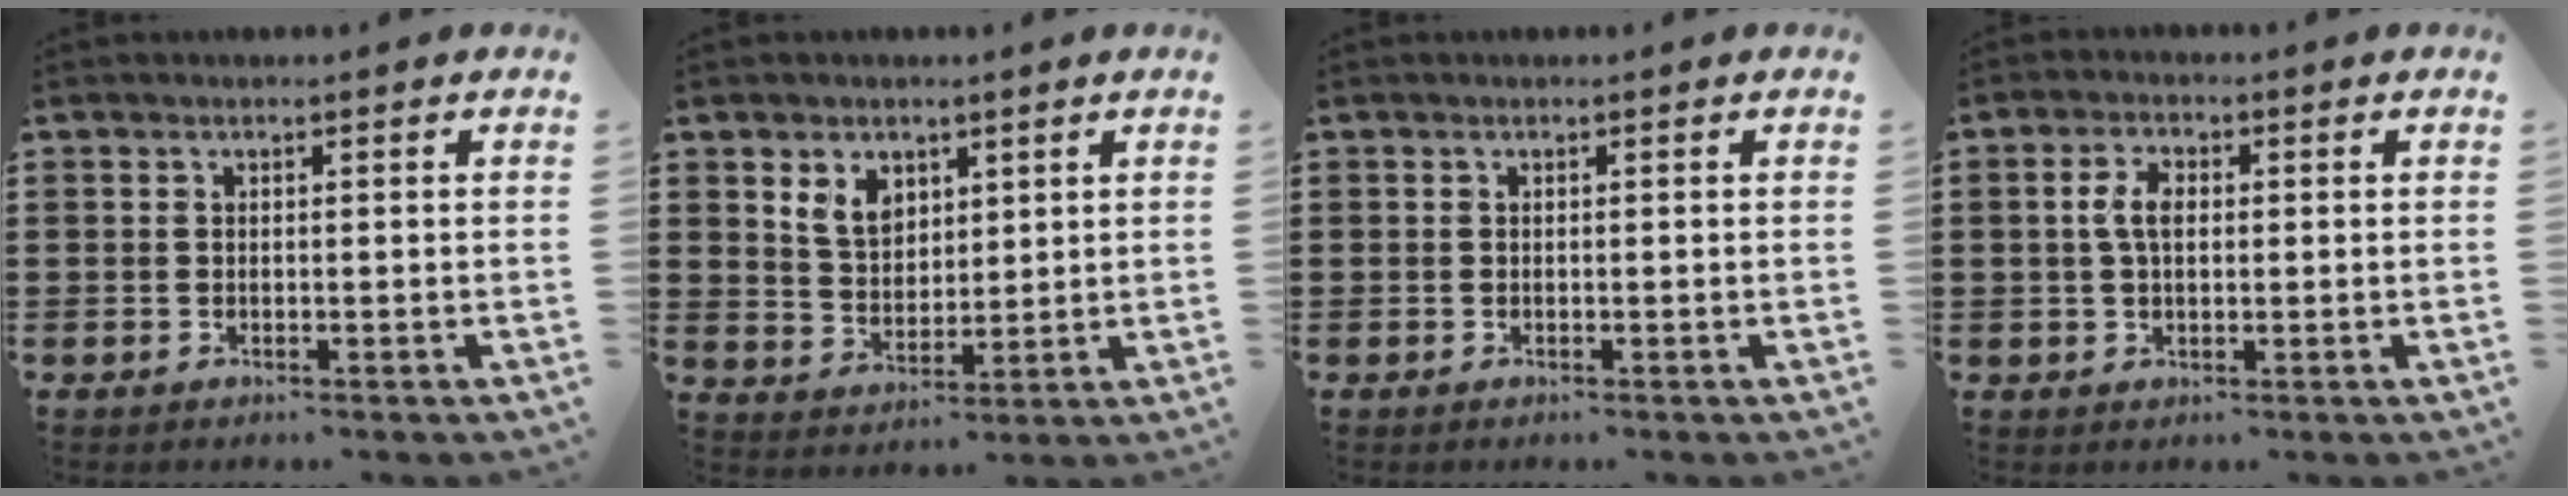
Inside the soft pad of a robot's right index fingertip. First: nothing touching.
{"total": 5.1, "force": [2.9, 3.6, 2.1], "torque": [-0.056, 0.013, 0.055]}
{"total": 0.0}
{"total": 4.0, "force": [0.4, 2.2, 3.3], "torque": [-0.068, 0.011, 0.005]}